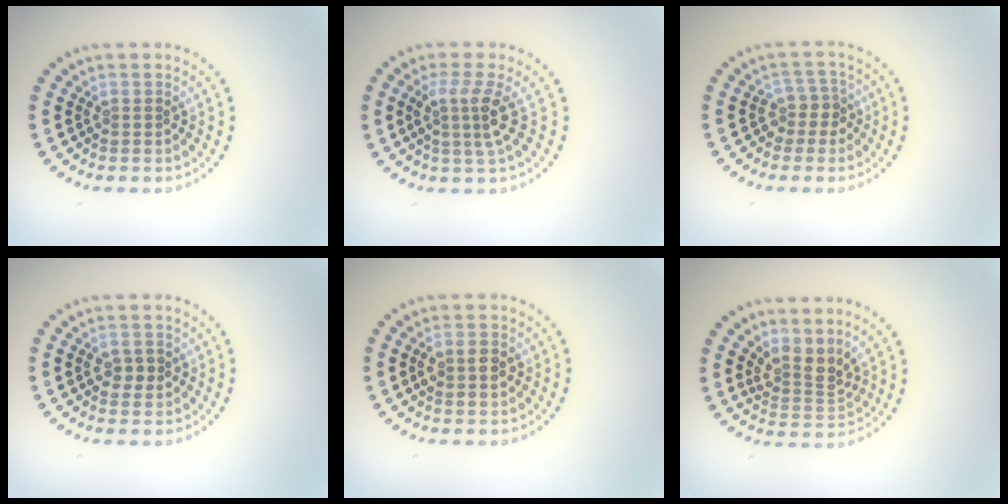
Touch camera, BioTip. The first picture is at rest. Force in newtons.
{"total": 3.0, "press": 2.1, "slide": 2.1}
{"total": 2.1, "press": 1.7, "slide": 1.3}
{"total": 1.9, "press": 1.9, "slide": 0.3}
{"total": 2.1, "press": 2.0, "slide": 0.1}
{"total": 2.8, "press": 2.0, "slide": 2.0}